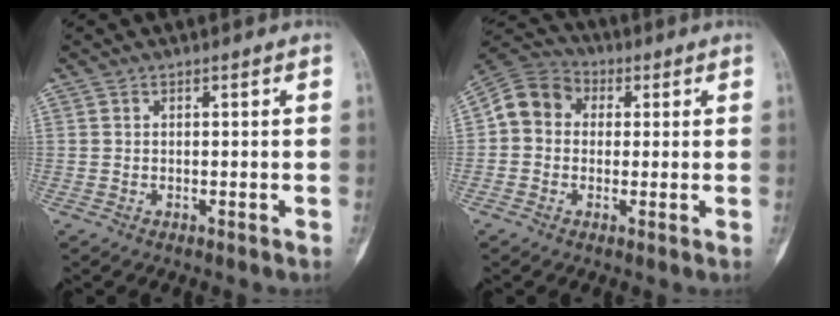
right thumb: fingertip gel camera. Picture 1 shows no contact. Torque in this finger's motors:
{"motor_torque": [0.71, 0.60, 0.66, 0.06, -0.03]}